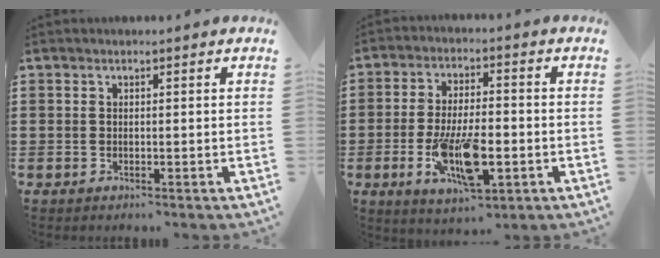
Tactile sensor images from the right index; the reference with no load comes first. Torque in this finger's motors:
{"motor_torque": [2.14, 0.00, 1.05, 0.21]}